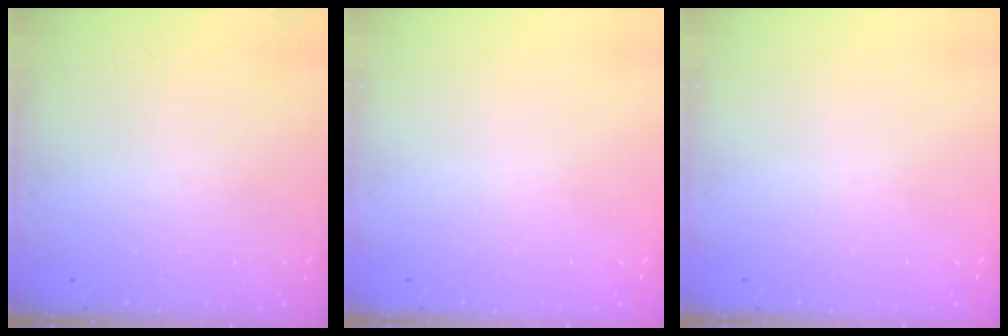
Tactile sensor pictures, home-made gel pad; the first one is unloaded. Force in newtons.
{"total": 0.0}
{"total": 0.0}